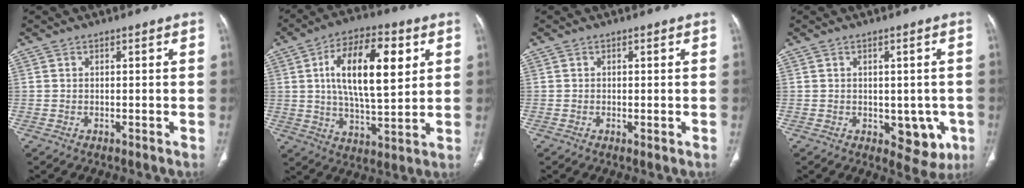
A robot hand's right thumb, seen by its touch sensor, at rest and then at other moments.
{"total": 17.9, "force": [4.8, 7.6, 15.5], "torque": [-0.240, -0.009, 0.079]}
{"total": 0.7, "force": [-0.1, 0.3, 0.7], "torque": [-0.014, -0.004, -0.003]}
{"total": 7.5, "force": [-1.7, 4.7, 5.6], "torque": [-0.029, -0.006, -0.011]}